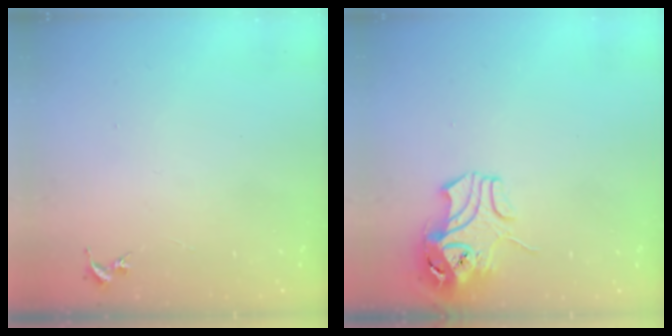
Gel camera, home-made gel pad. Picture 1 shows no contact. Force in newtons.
{"total": 10.3, "press": 10.2, "slide": 1.6}